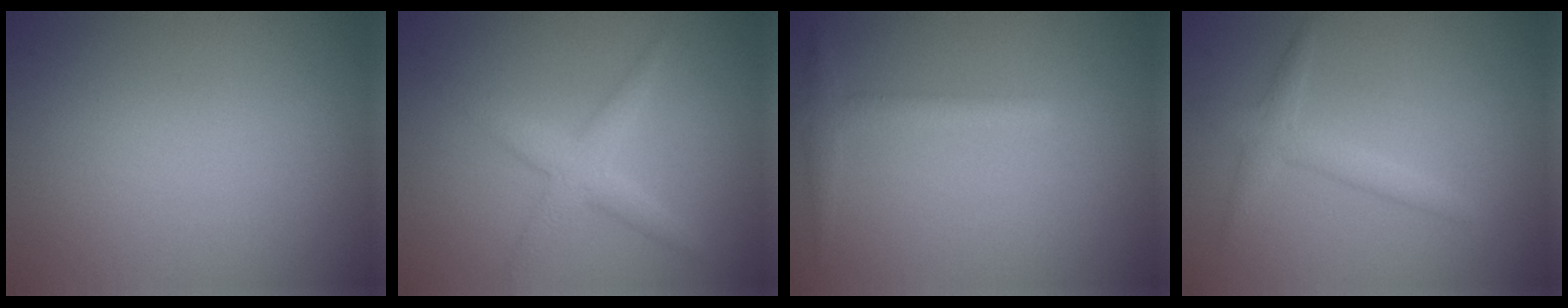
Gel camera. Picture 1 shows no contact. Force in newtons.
{"total": 2.8, "press": 2.8, "slide": 0.0}
{"total": 1.4, "press": 1.4, "slide": 0.1}
{"total": 2.2, "press": 2.2, "slide": 0.1}